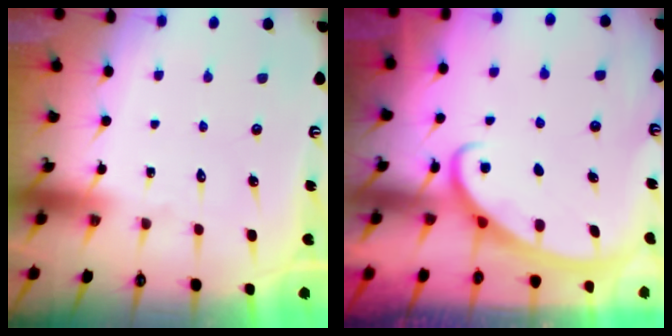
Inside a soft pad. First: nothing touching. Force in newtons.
{"total": 2.8, "press": 2.8, "slide": 0.4}